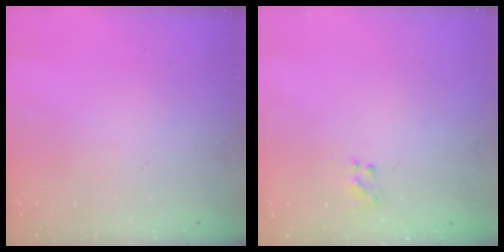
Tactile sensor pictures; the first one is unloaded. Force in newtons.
{"total": 2.3, "press": 2.1, "slide": 0.9}